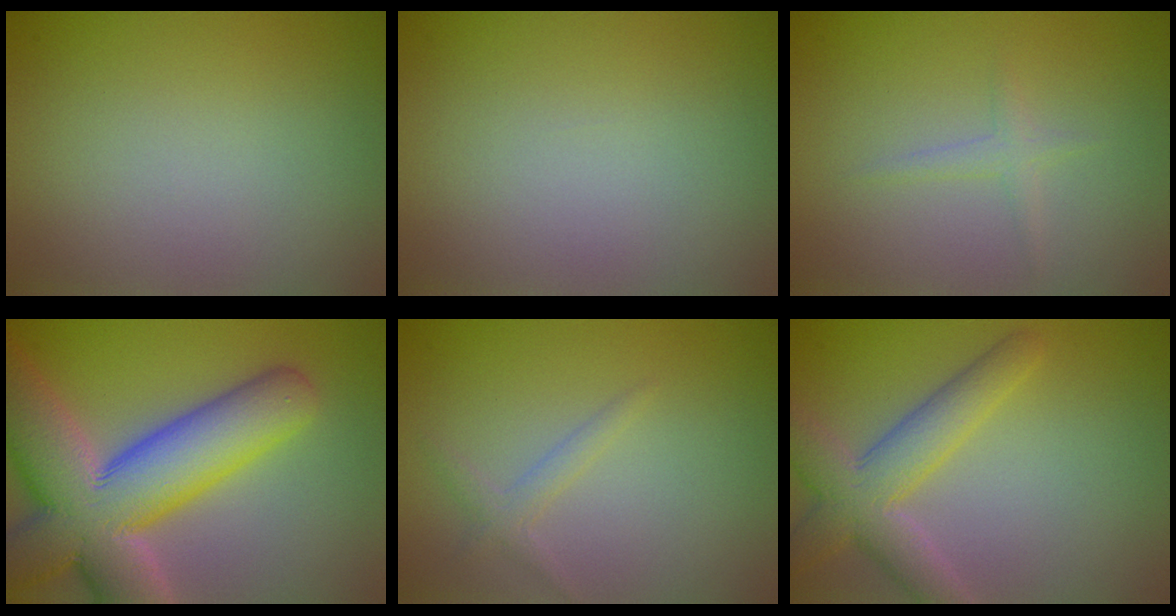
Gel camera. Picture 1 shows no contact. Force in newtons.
{"total": 0.0}
{"total": 1.2, "press": 1.2, "slide": 0.1}
{"total": 13.6, "press": 13.5, "slide": 1.3}
{"total": 1.4, "press": 1.4, "slide": 0.1}
{"total": 5.2, "press": 5.2, "slide": 0.2}